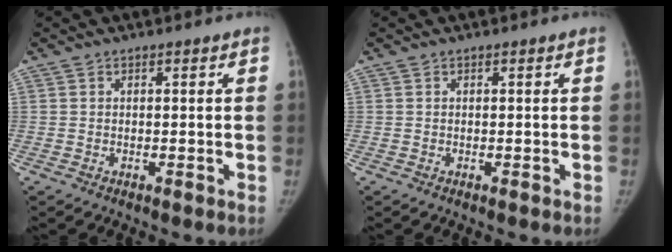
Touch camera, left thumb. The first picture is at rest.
{"total": 0.0}